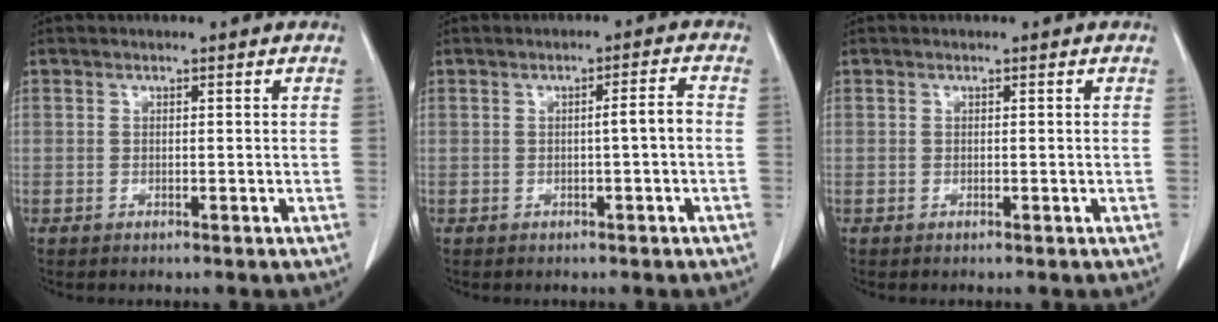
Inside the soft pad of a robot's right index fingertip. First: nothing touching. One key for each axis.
{"total": 2.6, "fx": -0.4, "fy": -0.2, "fz": 2.5, "tx": -0.035, "ty": 0.003, "tz": -0.007}
{"total": 0.0}